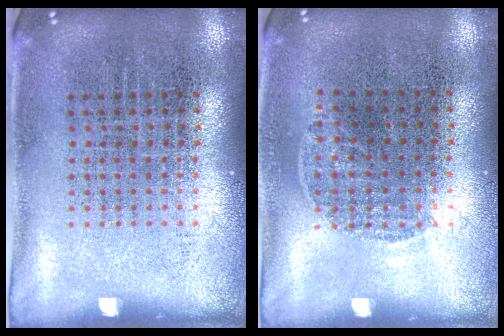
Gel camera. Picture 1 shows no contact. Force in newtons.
{"total": 0.5, "press": 0.2, "slide": 0.5}